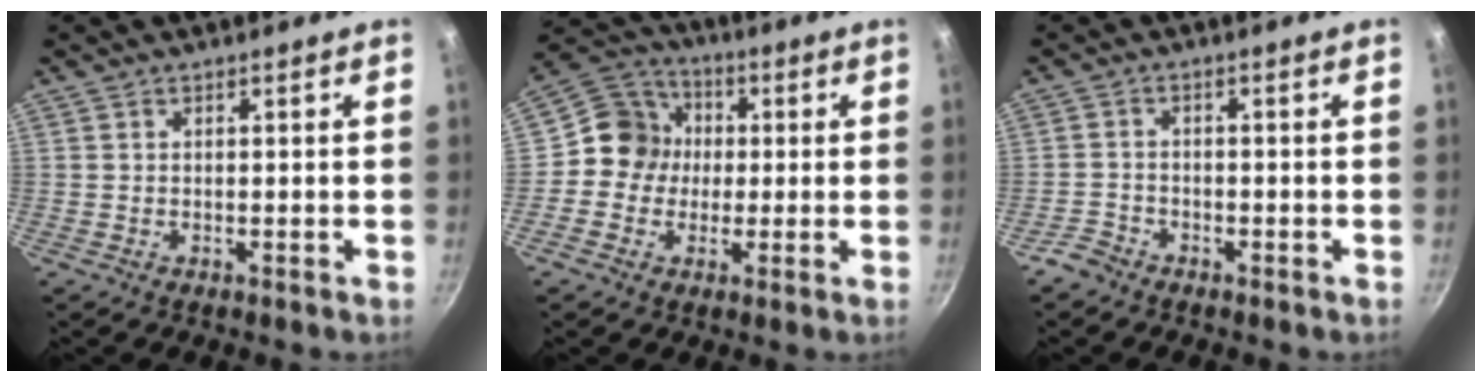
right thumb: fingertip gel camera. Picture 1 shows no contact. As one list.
[{"total": 9.1, "force": [0.0, 8.7, 2.9], "torque": [-0.010, 0.022, -0.024]}, {"total": 2.9, "force": [-2.4, 1.6, 0.6], "torque": [-0.013, 0.025, -0.045]}]